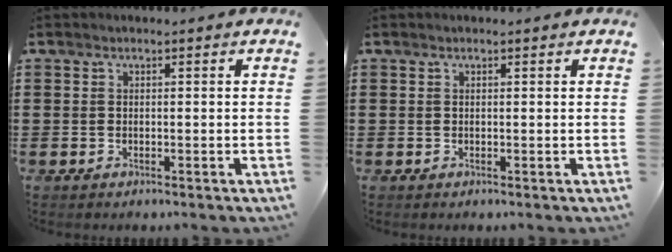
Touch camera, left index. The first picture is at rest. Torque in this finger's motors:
{"motor_torque": [0.11, -0.15, 0.00, -0.01]}